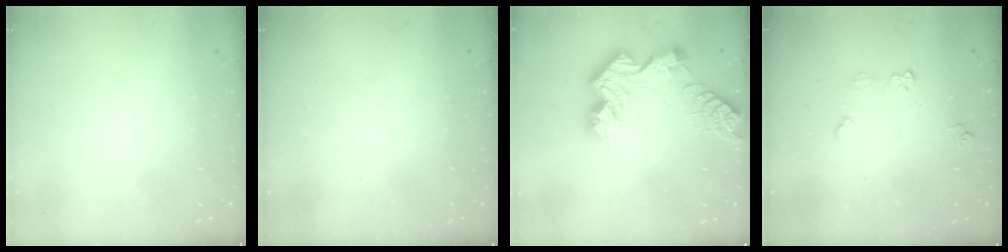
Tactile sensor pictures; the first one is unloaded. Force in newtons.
{"total": 0.0}
{"total": 13.3, "press": 13.3, "slide": 1.3}
{"total": 5.9, "press": 5.8, "slide": 0.6}